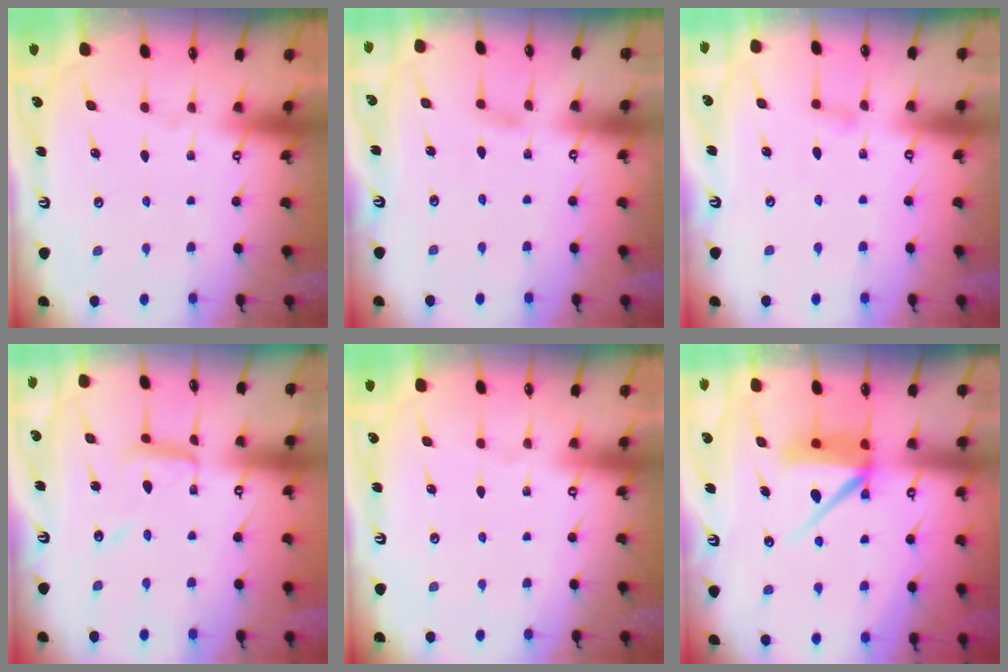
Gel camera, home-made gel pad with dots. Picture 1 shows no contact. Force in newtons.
{"total": 2.6, "press": 2.5, "slide": 0.3}
{"total": 5.7, "press": 5.6, "slide": 0.6}
{"total": 9.4, "press": 9.4, "slide": 0.7}
{"total": 0.6, "press": 0.5, "slide": 0.4}
{"total": 9.5, "press": 9.5, "slide": 0.9}